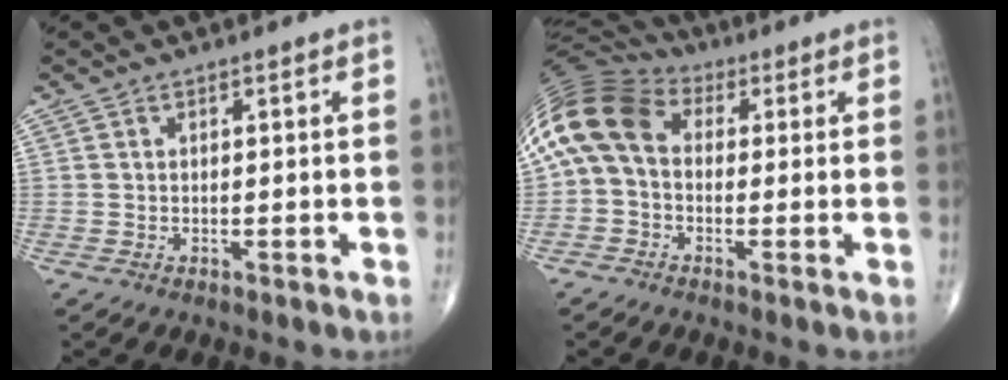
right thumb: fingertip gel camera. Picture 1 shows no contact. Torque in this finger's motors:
{"motor_torque": [0.81, 0.82, 0.55, -0.17, 0.24]}